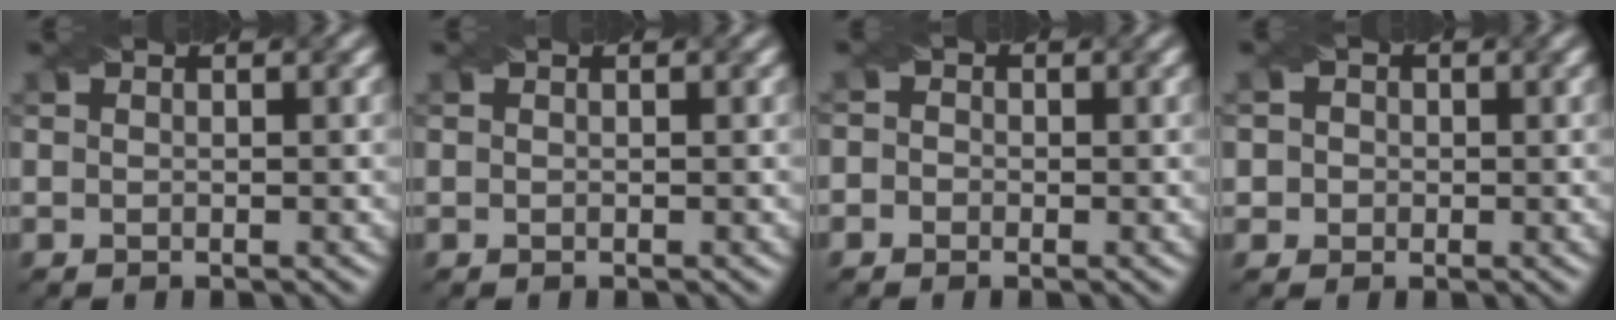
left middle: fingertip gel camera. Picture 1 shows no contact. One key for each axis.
{"total": 0.0}
{"total": 1.6, "fx": 0.0, "fy": 1.5, "fz": 0.6, "tx": 0.006, "ty": 0.005, "tz": -0.018}
{"total": 2.7, "fx": 0.7, "fy": 2.5, "fz": 0.9, "tx": 0.004, "ty": 0.018, "tz": -0.001}